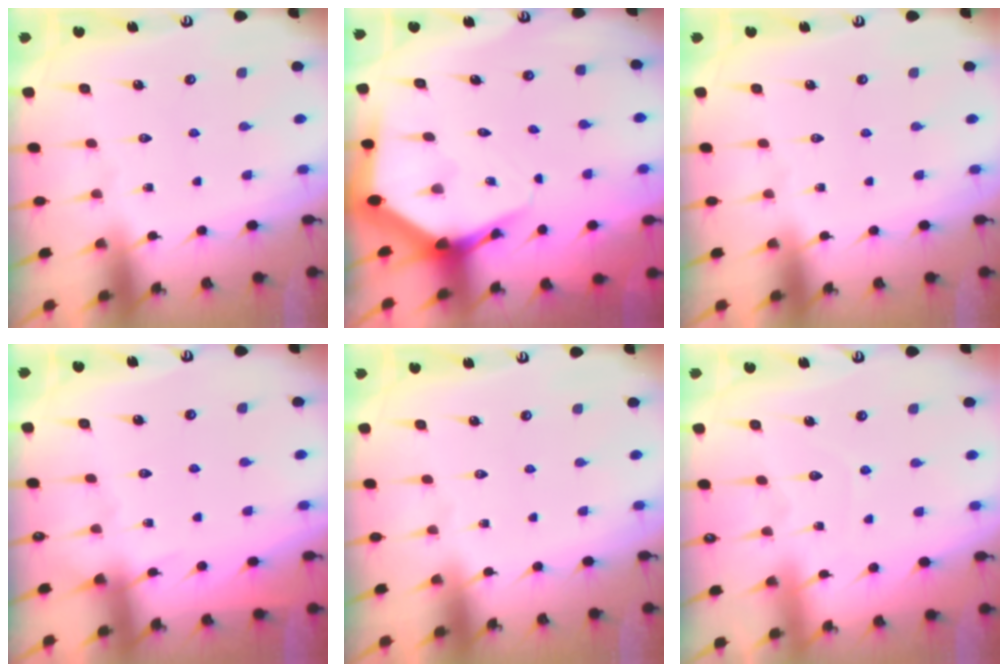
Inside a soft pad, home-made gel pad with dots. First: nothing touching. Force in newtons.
{"total": 5.8, "press": 5.8, "slide": 0.4}
{"total": 0.0}
{"total": 1.9, "press": 1.9, "slide": 0.3}
{"total": 0.0}
{"total": 5.4, "press": 5.4, "slide": 0.5}